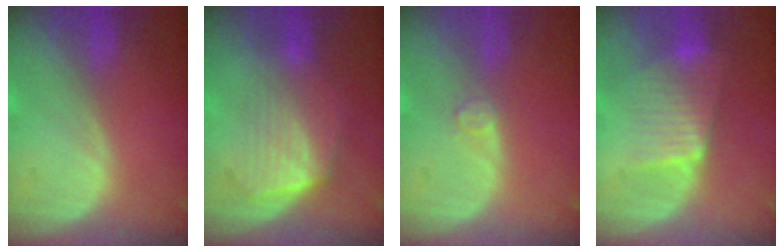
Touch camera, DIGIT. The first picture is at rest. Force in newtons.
{"total": 7.2, "press": 6.5, "slide": 3.1}
{"total": 1.5, "press": 1.5, "slide": 0.2}
{"total": 6.9, "press": 6.2, "slide": 2.9}